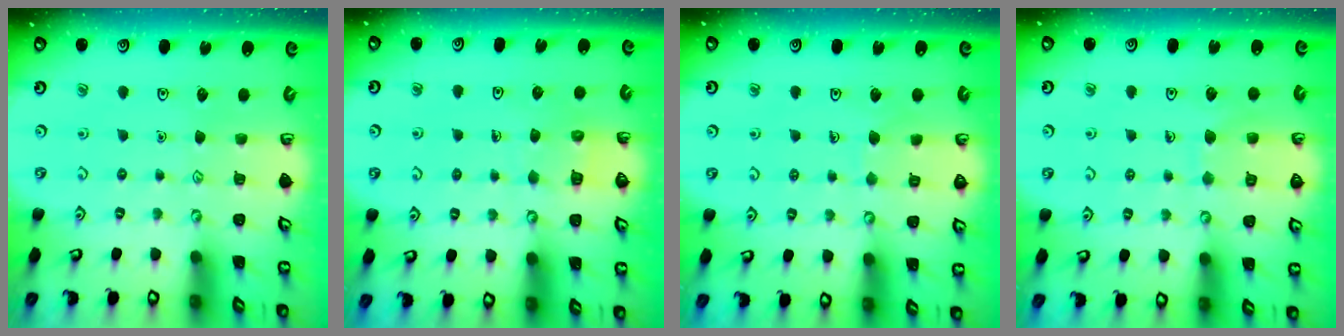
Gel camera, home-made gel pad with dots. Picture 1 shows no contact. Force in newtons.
{"total": 5.3, "press": 5.3, "slide": 0.4}
{"total": 4.9, "press": 4.8, "slide": 0.3}
{"total": 7.4, "press": 7.3, "slide": 0.5}